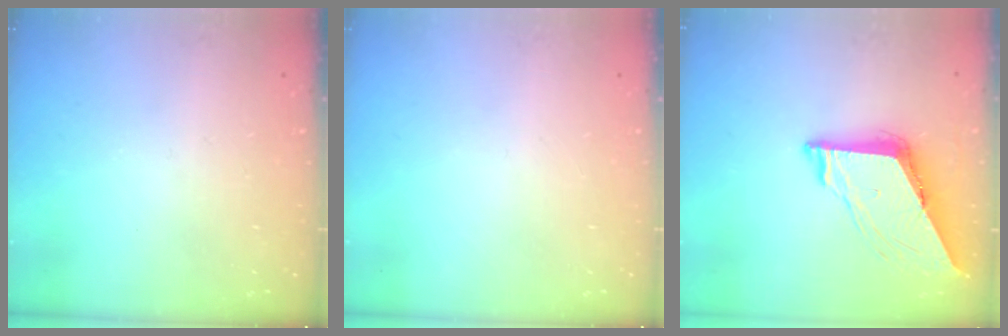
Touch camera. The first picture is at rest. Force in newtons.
{"total": 0.0}
{"total": 8.4, "press": 8.4, "slide": 0.6}